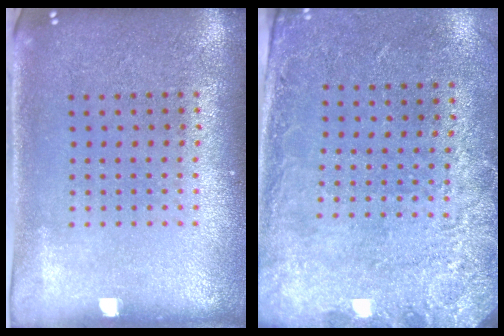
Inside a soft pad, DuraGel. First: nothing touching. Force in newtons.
{"total": 2.7, "press": 1.9, "slide": 1.9}